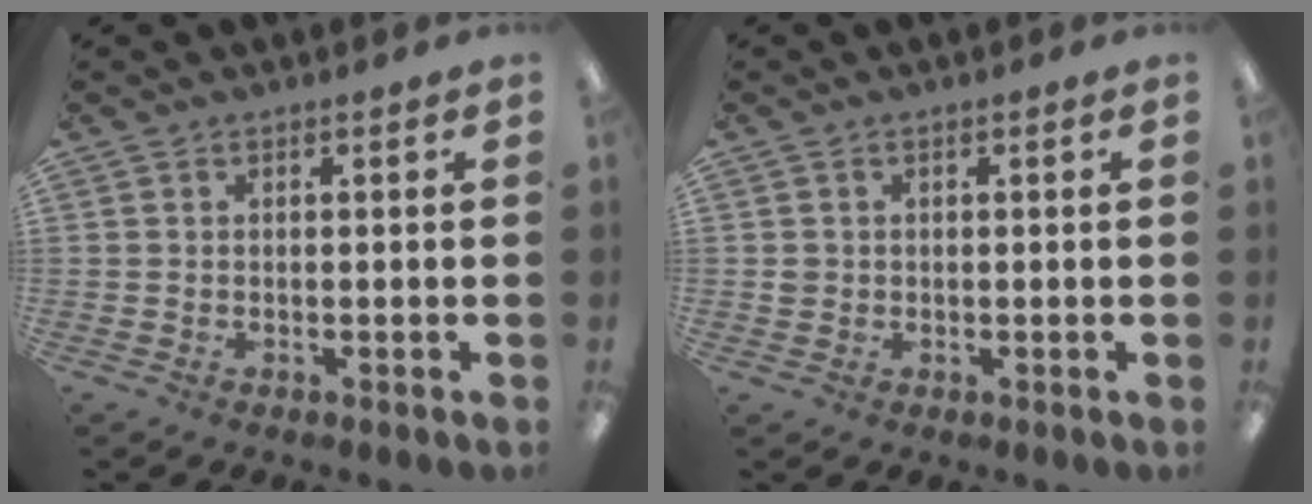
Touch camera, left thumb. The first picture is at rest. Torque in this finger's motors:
{"motor_torque": [0.07, 0.09, -0.20, 0.06, 0.00]}